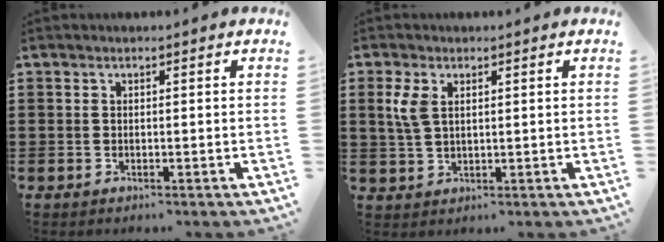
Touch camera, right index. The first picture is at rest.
{"total": 3.8, "force": [1.4, 2.0, 3.0], "torque": [-0.072, 0.004, 0.023]}